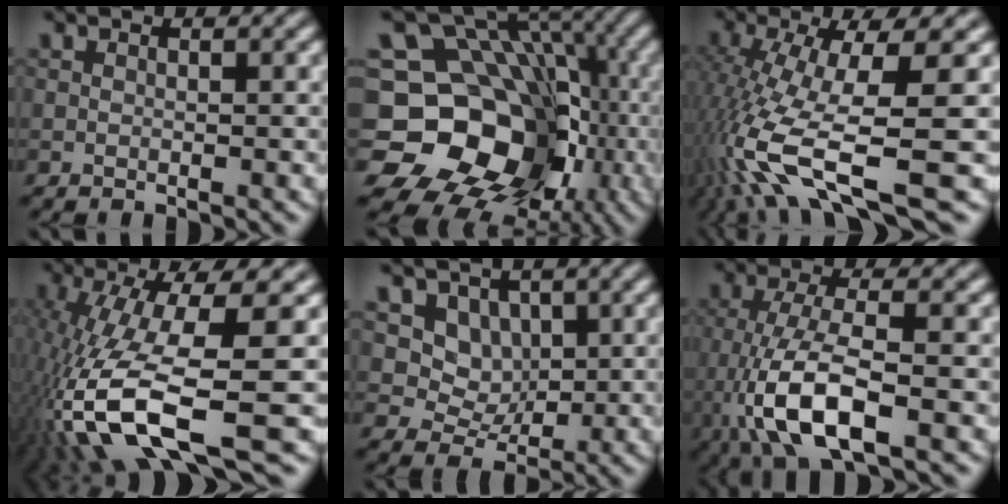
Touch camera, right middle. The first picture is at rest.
{"total": 17.6, "force": [-5.0, 14.6, 8.5], "torque": [-0.141, 0.009, -0.091]}
{"total": 12.3, "force": [-4.5, 3.1, 11.0], "torque": [-0.228, -0.014, -0.075]}
{"total": 12.9, "force": [-4.2, 3.2, 11.8], "torque": [-0.250, -0.010, -0.064]}
{"total": 4.2, "force": [1.2, 3.6, 1.9], "torque": [-0.037, -0.019, 0.025]}
{"total": 8.1, "force": [-2.8, 2.7, 7.1], "torque": [-0.150, -0.001, -0.058]}